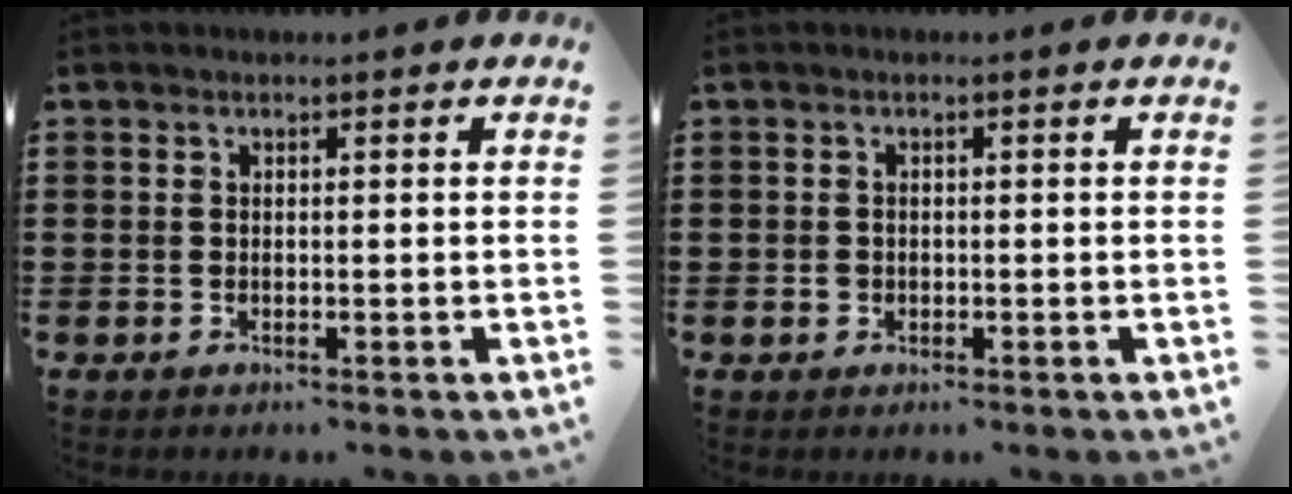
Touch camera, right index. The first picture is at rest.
{"total": 0.8, "force": [-0.2, 0.7, 0.3], "torque": [-0.008, 0.004, -0.004]}